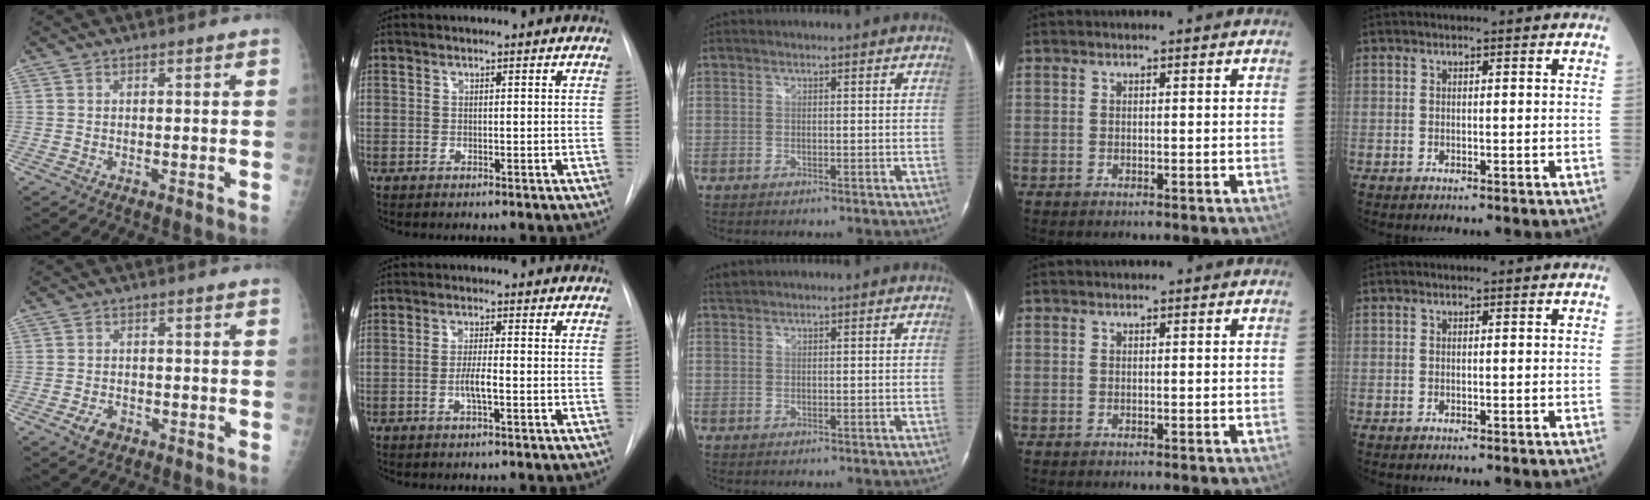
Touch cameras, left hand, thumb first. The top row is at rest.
{"thumb": {"total": 3.0, "force": [-1.7, 1.8, 1.6], "torque": [-0.029, 0.011, -0.024]}, "index": {"total": 3.0, "force": [-1.0, 0.3, 2.8], "torque": [-0.056, -0.003, -0.019]}, "middle": {"total": 1.0, "force": [0.9, -0.1, -0.1], "torque": [-0.008, 0.009, 0.025]}}